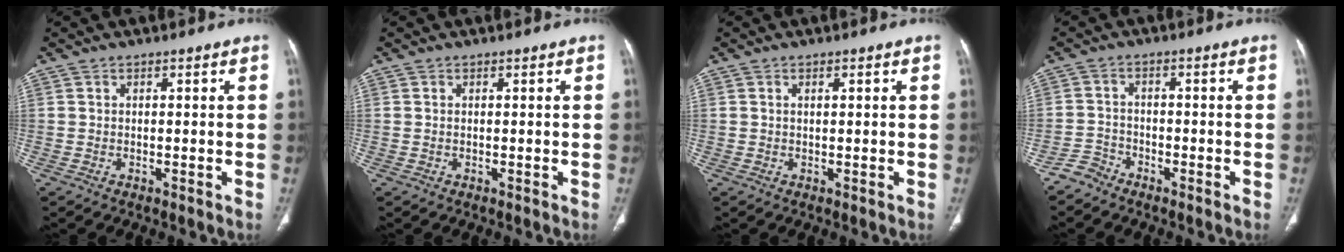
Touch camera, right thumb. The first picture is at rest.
{"total": 0.0}
{"total": 0.8, "force": [0.3, 0.3, 0.6], "torque": [-0.015, 0.004, 0.008]}
{"total": 3.0, "force": [-2.7, 1.3, -0.3], "torque": [0.010, 0.007, -0.058]}